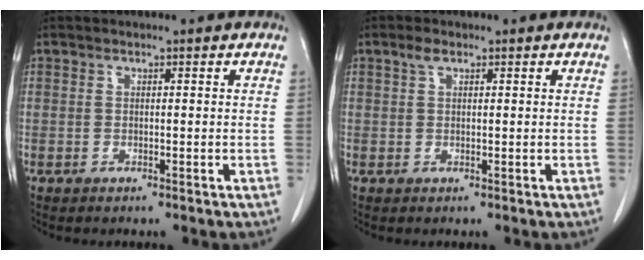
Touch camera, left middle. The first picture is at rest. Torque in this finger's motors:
{"motor_torque": [0.19, 0.01, -0.14, -0.02]}